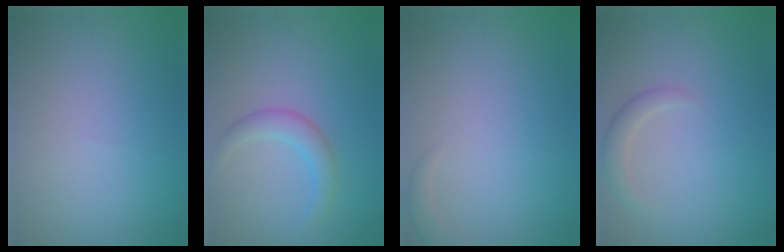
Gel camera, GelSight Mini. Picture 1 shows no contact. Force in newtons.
{"total": 2.4, "press": 2.4, "slide": 0.1}
{"total": 1.4, "press": 1.4, "slide": 0.2}
{"total": 1.7, "press": 1.7, "slide": 0.2}